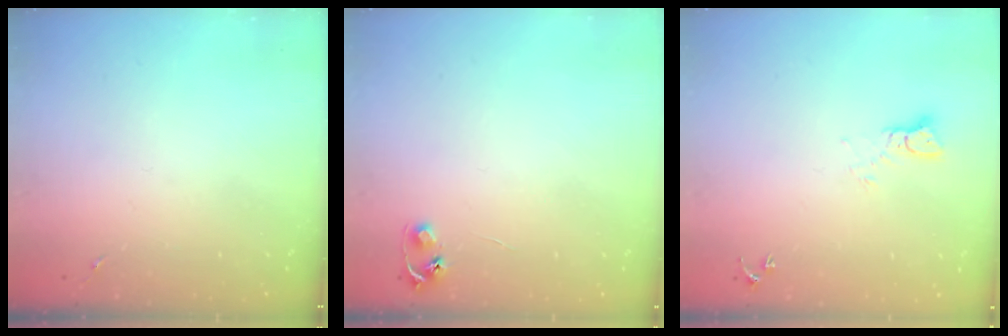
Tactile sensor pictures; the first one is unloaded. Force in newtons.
{"total": 4.8, "press": 4.7, "slide": 0.5}
{"total": 3.7, "press": 3.7, "slide": 0.3}